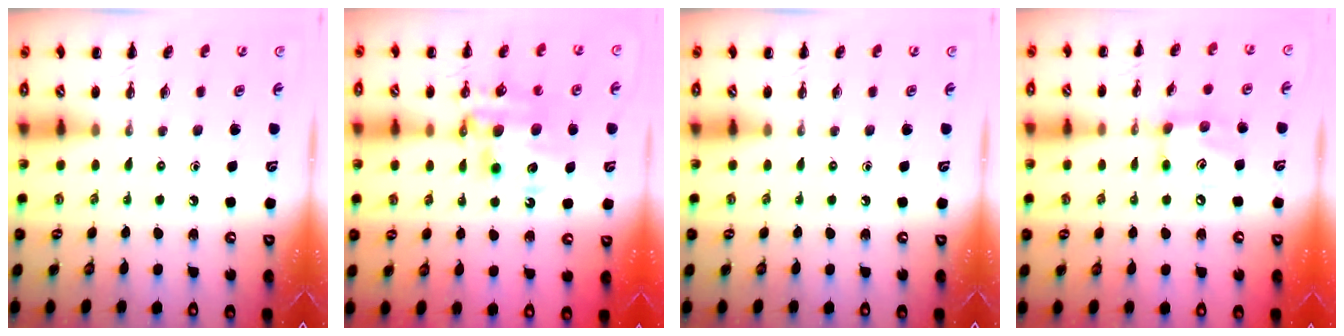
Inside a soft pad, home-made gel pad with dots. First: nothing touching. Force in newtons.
{"total": 11.2, "press": 10.9, "slide": 2.9}
{"total": 0.0}
{"total": 7.9, "press": 7.8, "slide": 1.1}